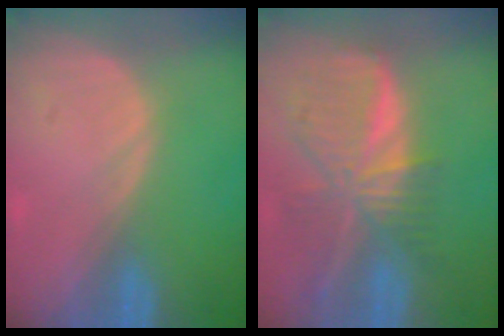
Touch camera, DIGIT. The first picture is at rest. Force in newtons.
{"total": 9.3, "press": 8.2, "slide": 4.5}